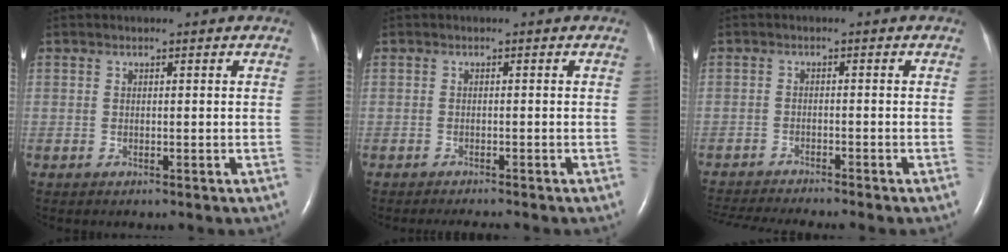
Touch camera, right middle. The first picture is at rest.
{"total": 3.0, "force": [-2.7, 0.0, 1.3], "torque": [-0.016, -0.006, -0.036]}
{"total": 9.3, "force": [-8.5, -0.7, 3.6], "torque": [-0.045, -0.017, -0.134]}